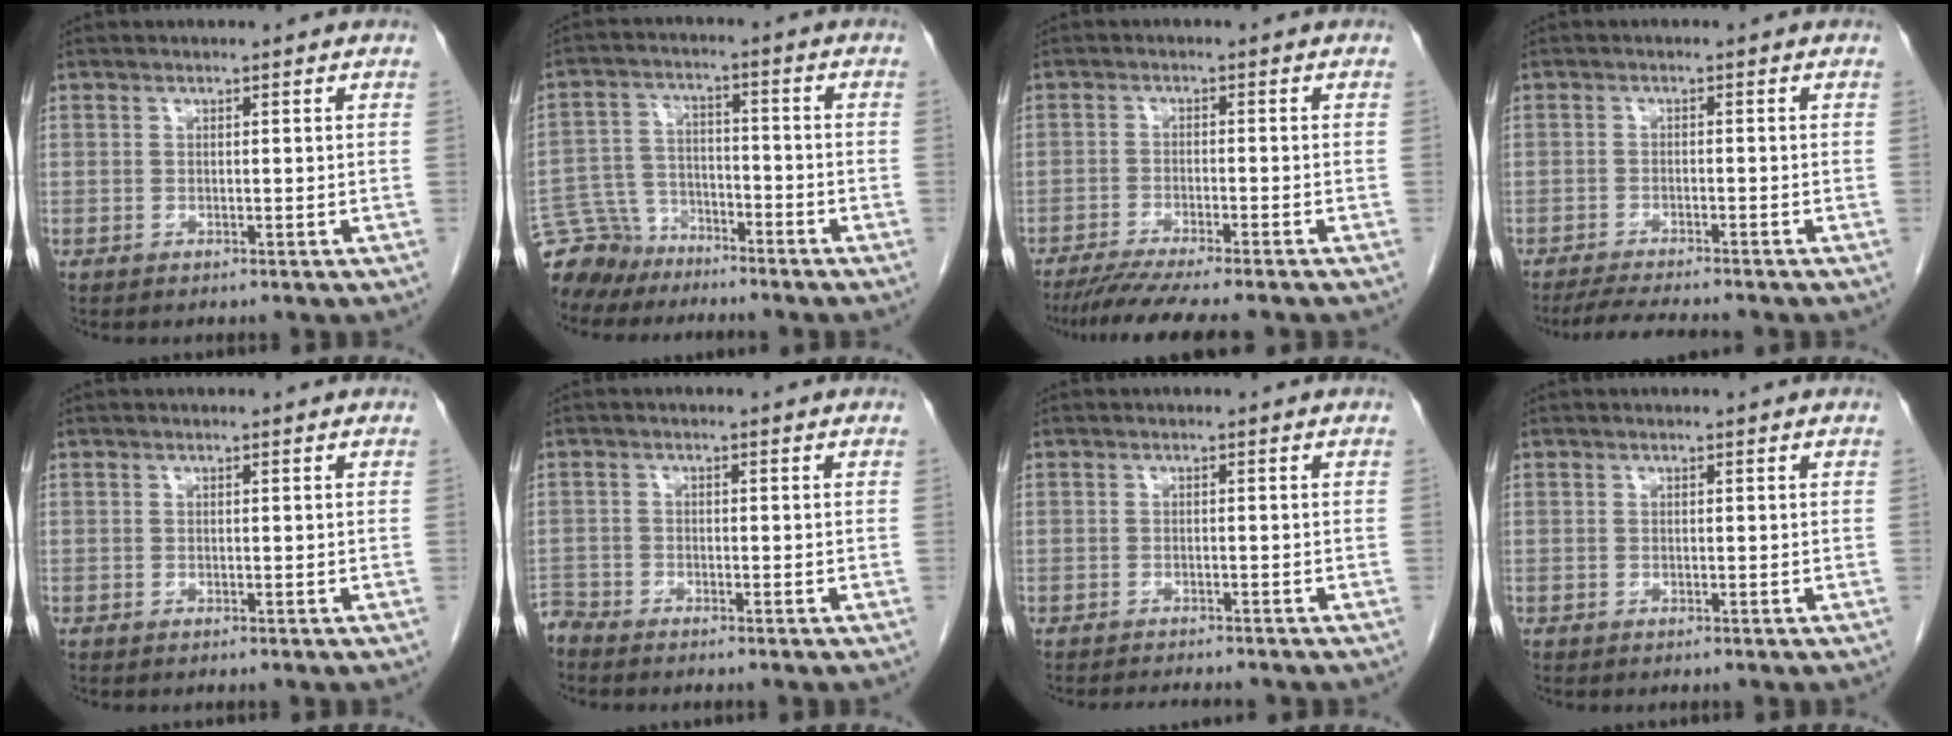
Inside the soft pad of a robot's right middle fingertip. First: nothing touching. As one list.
[{"total": 8.6, "force": [-7.6, 4.0, 0.2], "torque": [-0.010, 0.010, -0.142]}, {"total": 10.5, "force": [-9.0, -0.1, 5.4], "torque": [-0.067, -0.022, -0.138]}, {"total": 7.2, "force": [-6.5, 0.5, 3.2], "torque": [-0.046, -0.017, -0.103]}, {"total": 0.0}, {"total": 2.1, "force": [-2.1, 0.0, -0.3], "torque": [0.011, -0.009, -0.040]}, {"total": 4.6, "force": [-4.3, 0.6, 1.5], "torque": [-0.017, -0.008, -0.059]}, {"total": 0.0}]